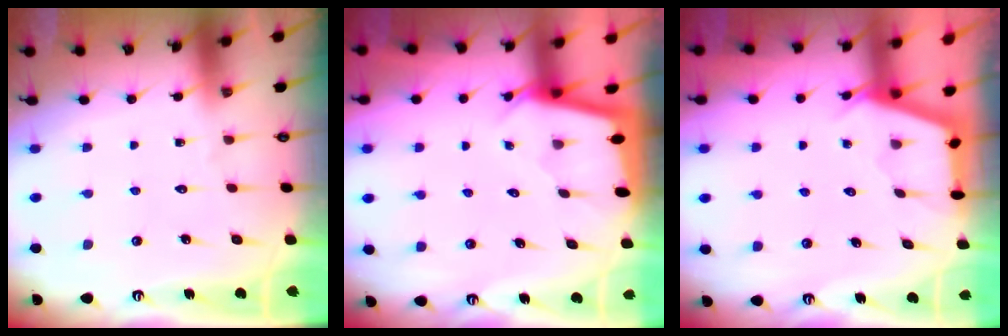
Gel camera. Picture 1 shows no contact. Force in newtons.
{"total": 1.9, "press": 1.9, "slide": 0.2}
{"total": 2.9, "press": 2.9, "slide": 0.3}